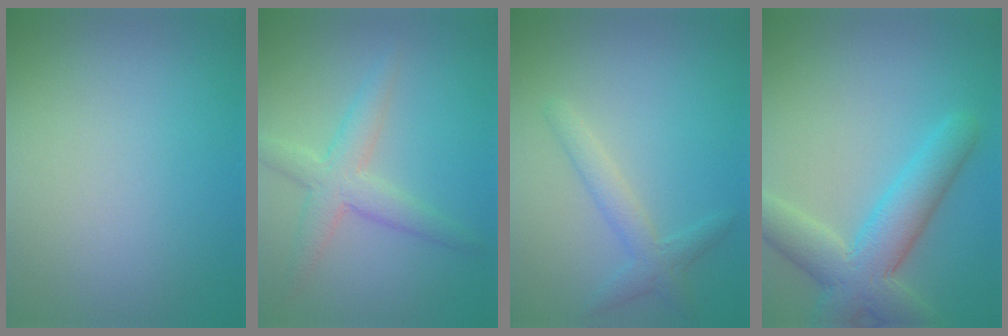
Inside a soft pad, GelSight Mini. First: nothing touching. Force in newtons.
{"total": 3.5, "press": 3.5, "slide": 0.1}
{"total": 2.4, "press": 2.4, "slide": 0.0}
{"total": 6.7, "press": 6.7, "slide": 0.5}